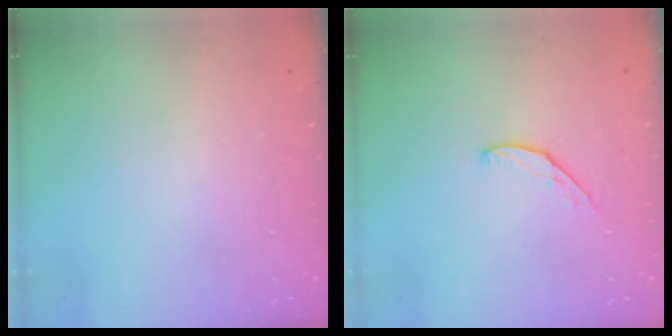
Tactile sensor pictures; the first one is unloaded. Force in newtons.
{"total": 5.0, "press": 4.9, "slide": 0.6}